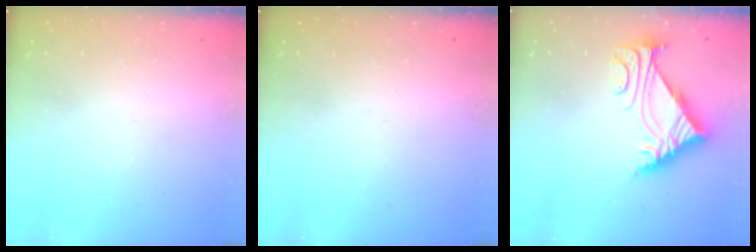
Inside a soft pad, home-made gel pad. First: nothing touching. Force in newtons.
{"total": 0.0}
{"total": 7.5, "press": 7.5, "slide": 0.4}